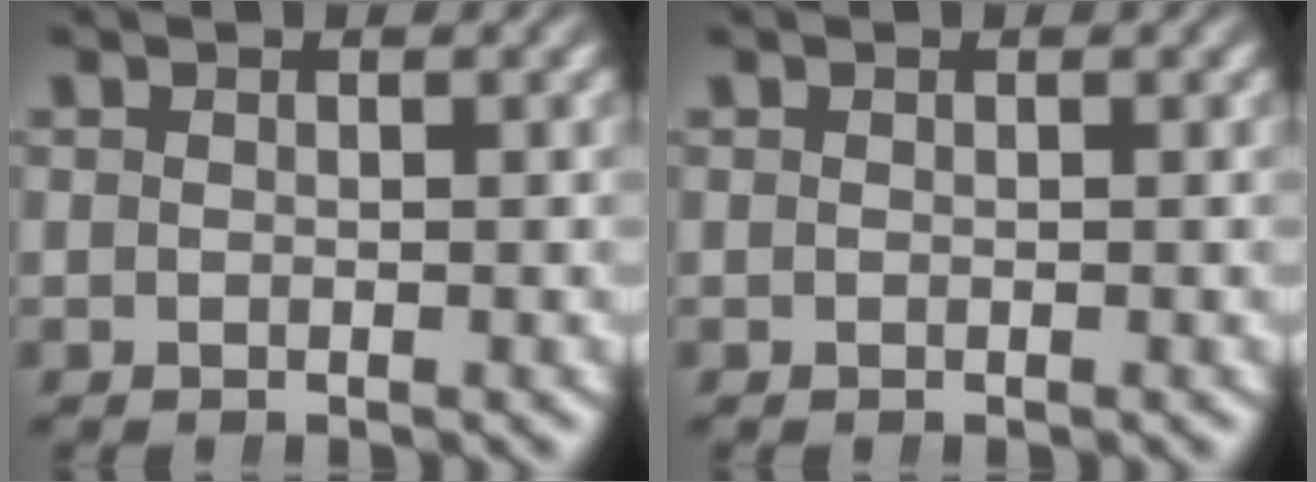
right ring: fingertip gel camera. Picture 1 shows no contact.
{"total": 0.0}